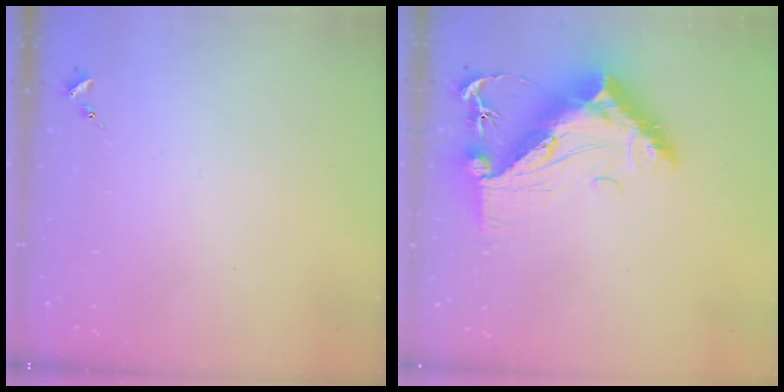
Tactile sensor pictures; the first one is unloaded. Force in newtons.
{"total": 19.4, "press": 19.3, "slide": 1.7}